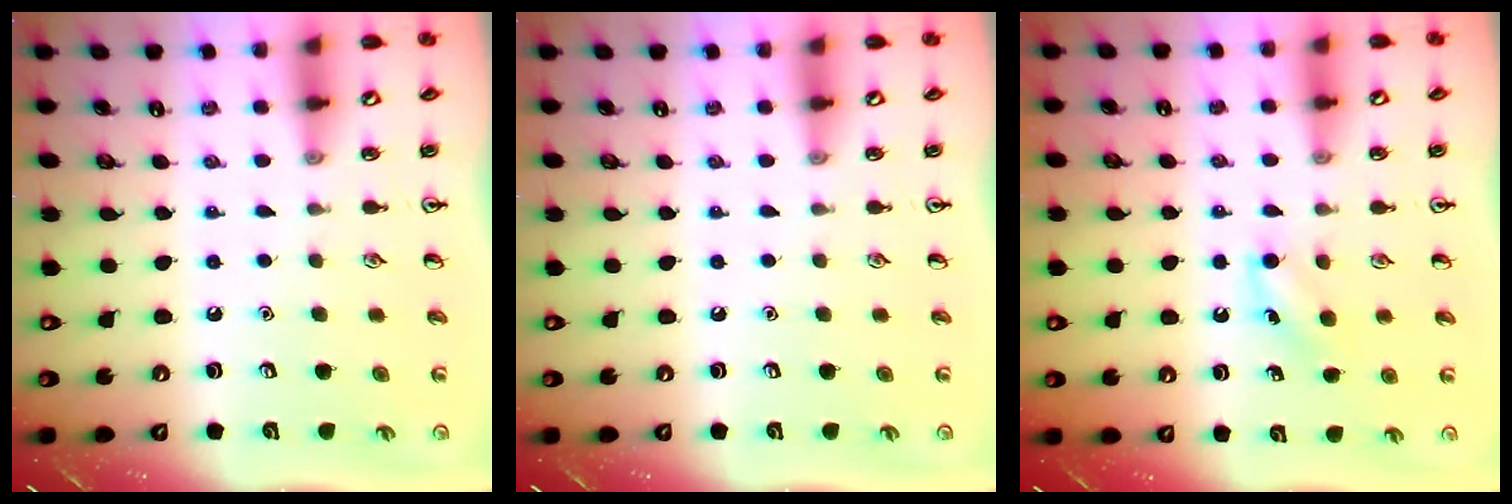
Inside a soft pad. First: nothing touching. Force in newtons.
{"total": 0.0}
{"total": 5.2, "press": 5.0, "slide": 1.3}